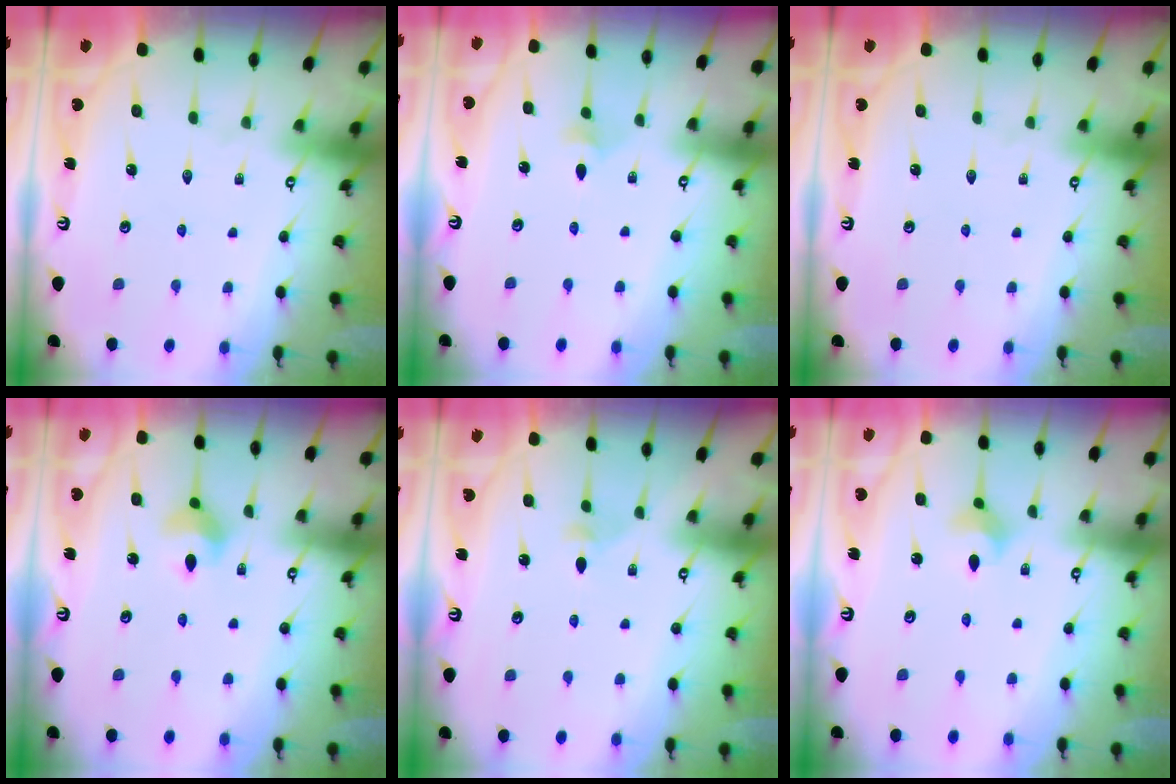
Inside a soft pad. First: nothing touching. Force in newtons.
{"total": 2.3, "press": 2.3, "slide": 0.5}
{"total": 0.0}
{"total": 5.9, "press": 5.7, "slide": 1.5}
{"total": 2.5, "press": 2.4, "slide": 0.6}
{"total": 3.6, "press": 3.6, "slide": 0.2}